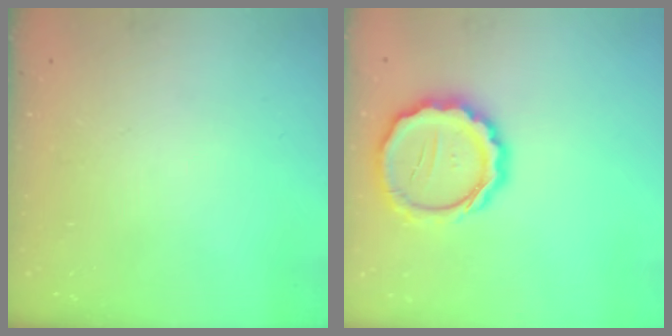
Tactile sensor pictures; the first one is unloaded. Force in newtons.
{"total": 15.6, "press": 15.2, "slide": 3.5}